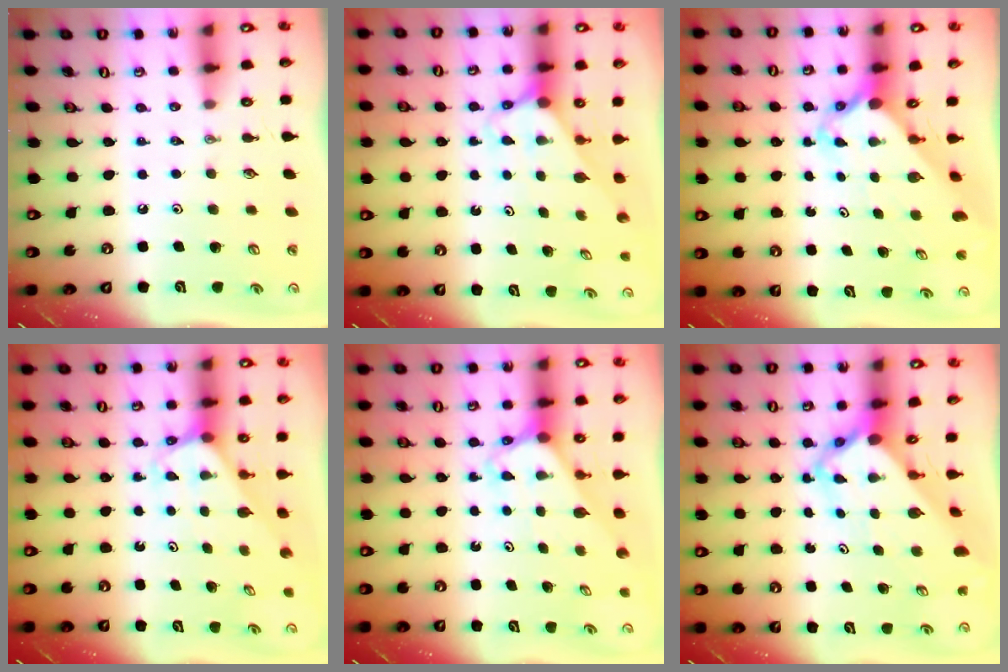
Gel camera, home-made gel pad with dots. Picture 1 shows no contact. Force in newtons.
{"total": 2.7, "press": 2.7, "slide": 0.2}
{"total": 2.7, "press": 2.7, "slide": 0.2}
{"total": 2.4, "press": 2.4, "slide": 0.2}
{"total": 2.8, "press": 2.8, "slide": 0.2}
{"total": 4.9, "press": 4.9, "slide": 0.5}